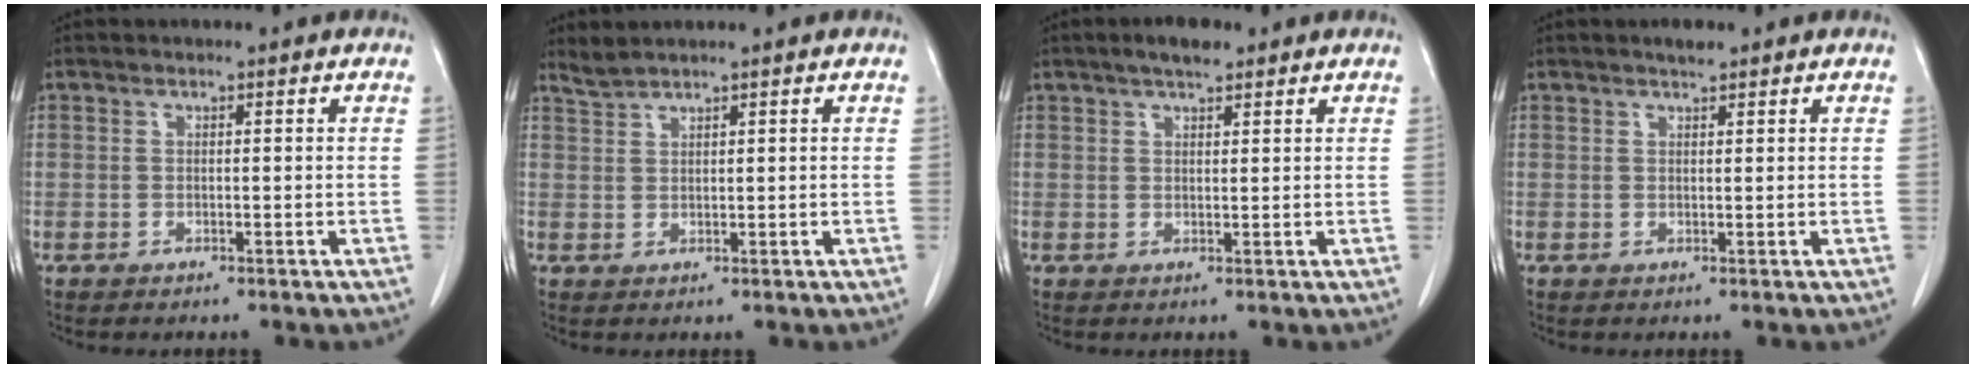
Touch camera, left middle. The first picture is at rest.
{"total": 1.4, "force": [1.2, -0.3, 0.6], "torque": [-0.017, 0.010, 0.031]}
{"total": 3.7, "force": [2.7, 1.1, 2.3], "torque": [-0.042, 0.008, 0.045]}
{"total": 1.5, "force": [1.3, 0.3, 0.8], "torque": [-0.018, 0.001, 0.024]}